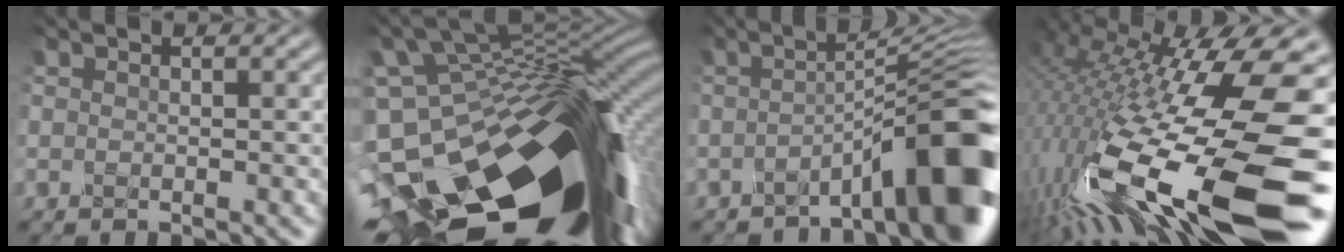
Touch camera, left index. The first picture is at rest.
{"total": 18.2, "force": [-7.5, 9.4, 13.7], "torque": [-0.227, 0.002, -0.131]}
{"total": 9.5, "force": [-4.6, 1.5, 8.2], "torque": [-0.088, 0.029, -0.078]}
{"total": 16.3, "force": [-3.0, 5.3, 15.2], "torque": [-0.282, -0.014, -0.054]}